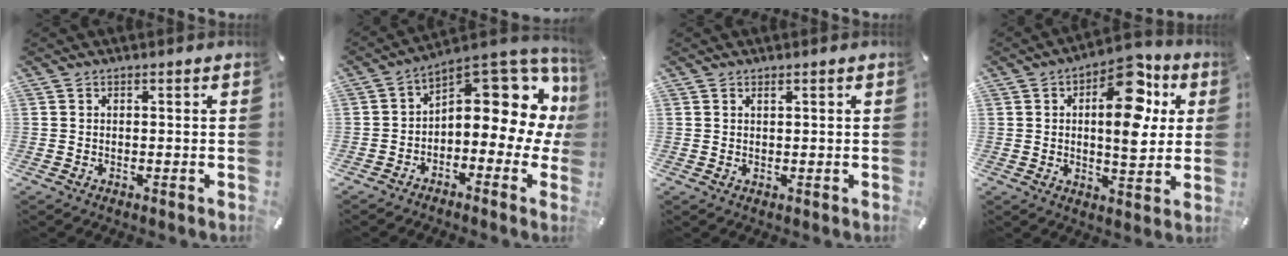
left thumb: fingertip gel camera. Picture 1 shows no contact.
{"total": 14.2, "force": [6.2, 7.4, 10.4], "torque": [-0.115, -0.070, 0.096]}
{"total": 0.9, "force": [0.5, 0.3, 0.6], "torque": [-0.011, 0.000, 0.009]}
{"total": 15.7, "force": [5.3, 7.8, 12.6], "torque": [-0.161, -0.026, 0.084]}